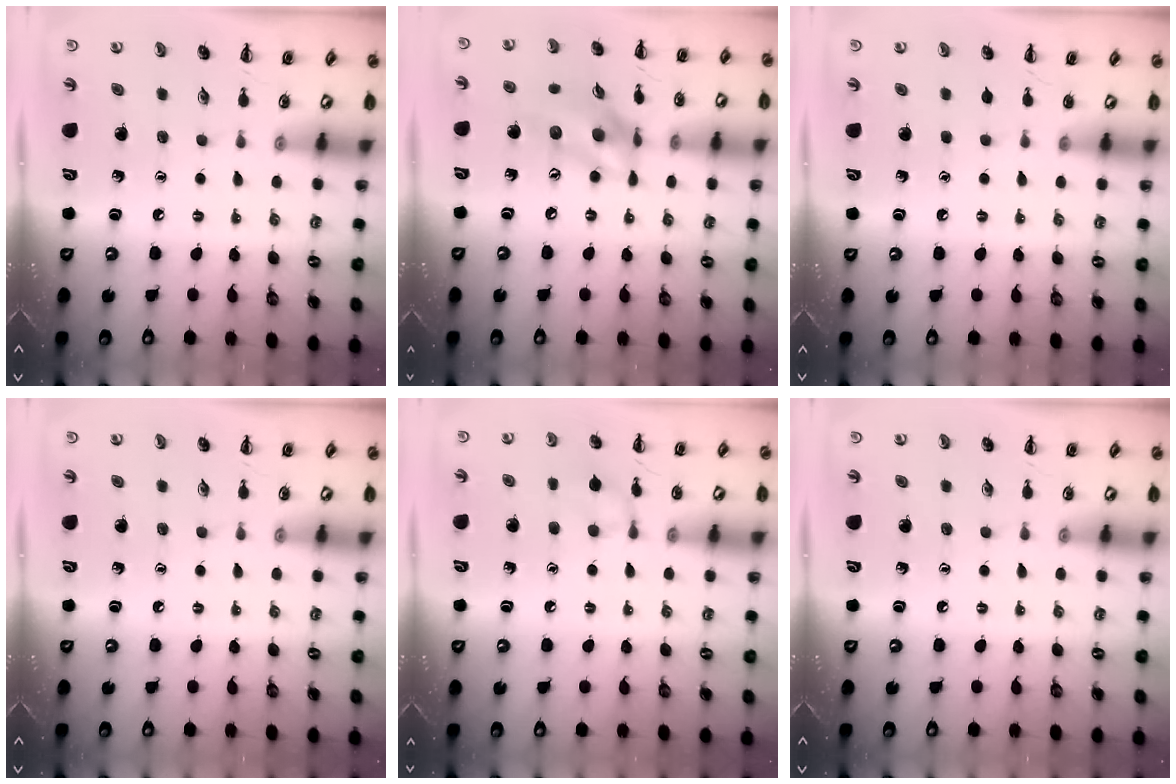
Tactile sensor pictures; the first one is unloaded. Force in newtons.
{"total": 13.8, "press": 13.4, "slide": 3.2}
{"total": 0.0}
{"total": 0.0}
{"total": 7.9, "press": 7.6, "slide": 2.3}
{"total": 0.0}